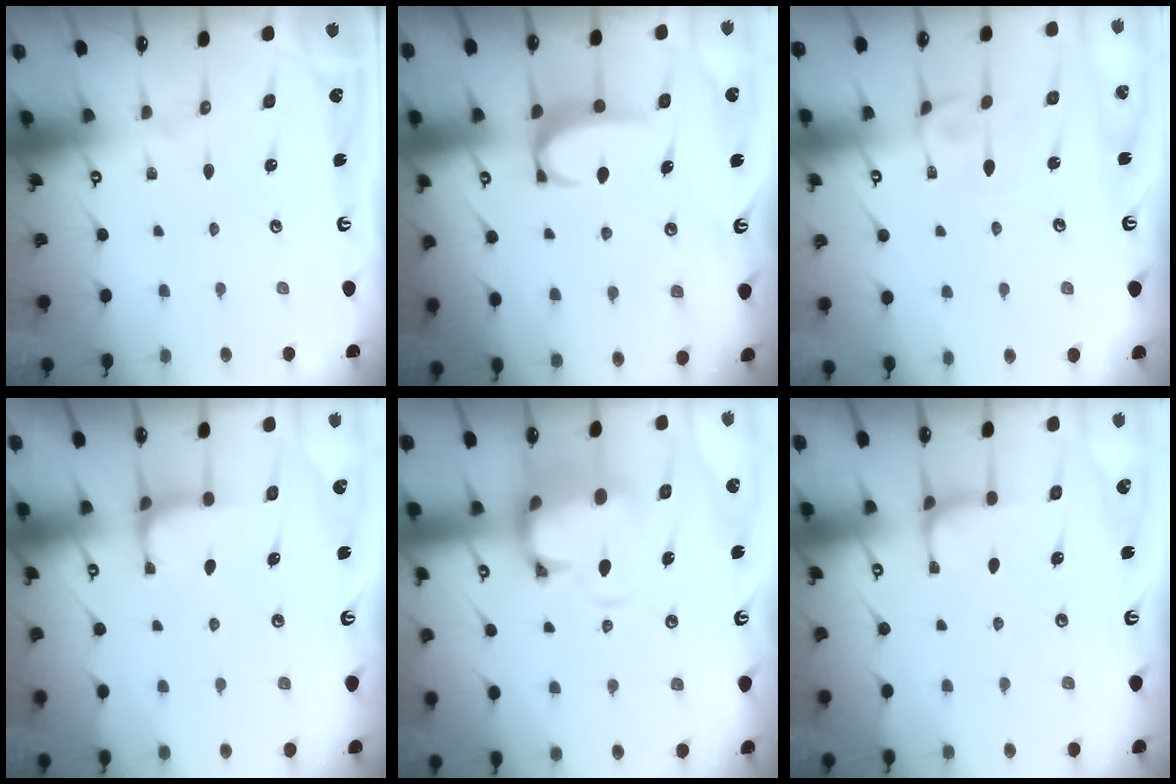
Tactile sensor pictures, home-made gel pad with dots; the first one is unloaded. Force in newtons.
{"total": 3.6, "press": 3.5, "slide": 0.4}
{"total": 3.0, "press": 2.9, "slide": 0.7}
{"total": 2.6, "press": 2.6, "slide": 0.2}
{"total": 5.4, "press": 5.1, "slide": 1.7}
{"total": 1.7, "press": 1.6, "slide": 0.4}